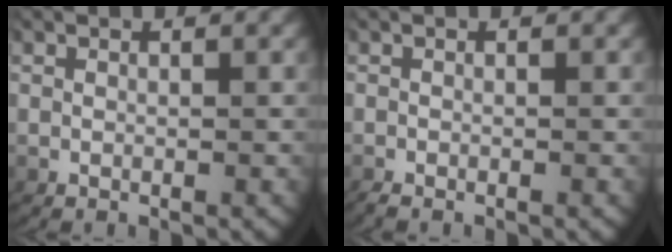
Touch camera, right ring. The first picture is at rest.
{"total": 0.7, "force": [-0.7, 0.1, 0.1], "torque": [-0.007, -0.009, -0.009]}